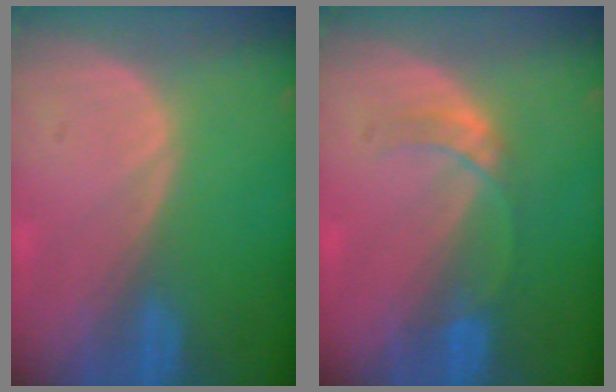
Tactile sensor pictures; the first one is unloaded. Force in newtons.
{"total": 3.0, "press": 3.0, "slide": 0.3}